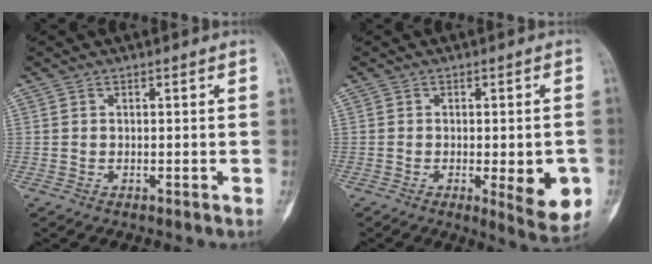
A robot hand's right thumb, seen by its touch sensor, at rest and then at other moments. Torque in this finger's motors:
{"motor_torque": [-0.10, 0.32, -0.13, 0.12, -0.08]}